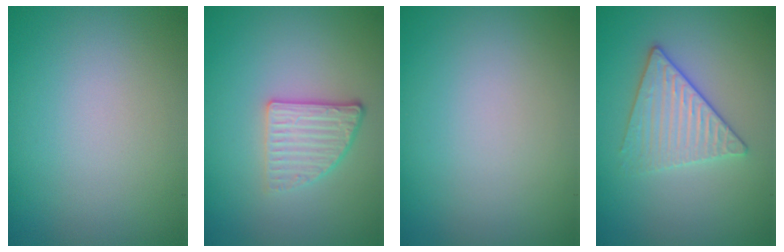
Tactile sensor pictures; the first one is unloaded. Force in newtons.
{"total": 2.8, "press": 2.3, "slide": 1.6}
{"total": 0.0}
{"total": 3.4, "press": 3.1, "slide": 1.3}